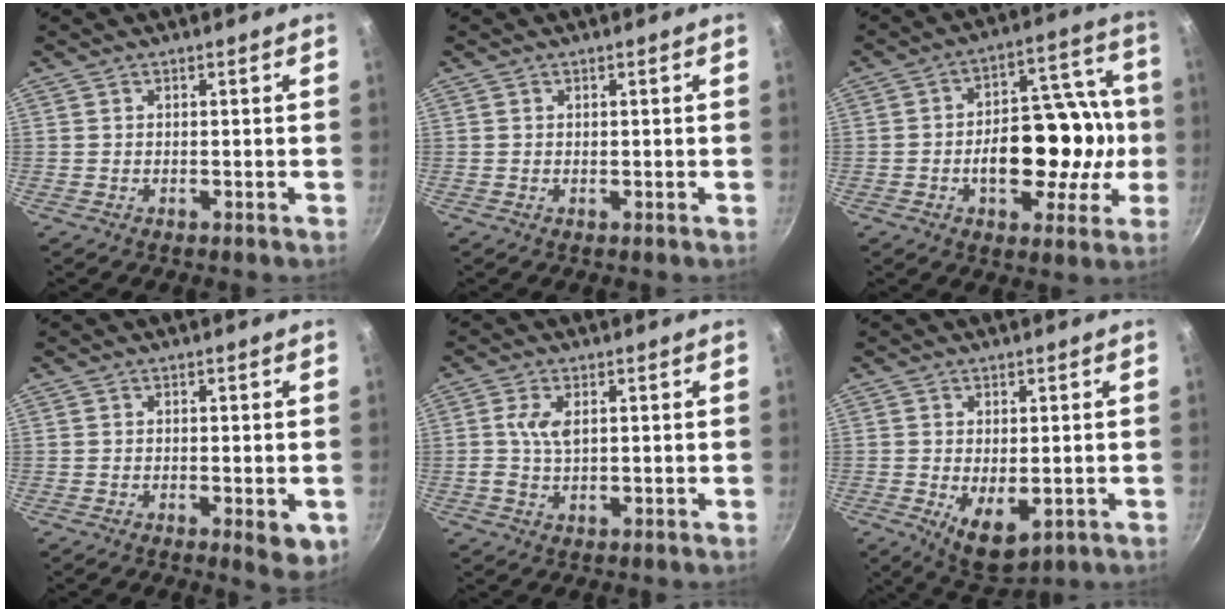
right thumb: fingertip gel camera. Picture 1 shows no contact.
{"total": 0.0}
{"total": 20.1, "force": [-2.5, 11.2, 16.5], "torque": [-0.191, 0.047, -0.028]}
{"total": 4.6, "force": [-1.3, 1.6, 4.1], "torque": [-0.046, -0.005, -0.015]}
{"total": 4.3, "force": [0.7, 2.3, 3.6], "torque": [-0.076, -0.003, 0.014]}
{"total": 8.0, "force": [-2.1, 4.1, 6.5], "torque": [-0.097, -0.013, -0.018]}